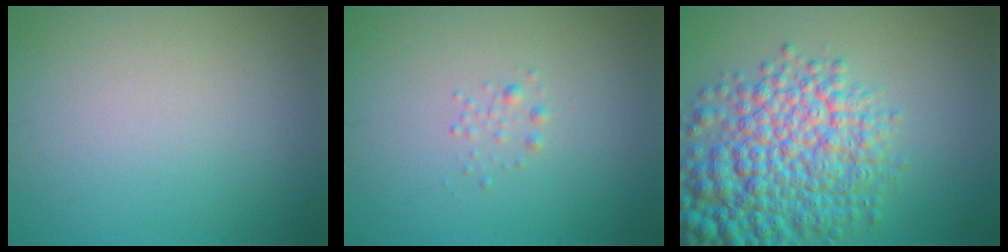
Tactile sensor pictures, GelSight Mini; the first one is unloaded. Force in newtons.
{"total": 0.7, "press": 0.7, "slide": 0.0}
{"total": 9.7, "press": 9.7, "slide": 0.3}